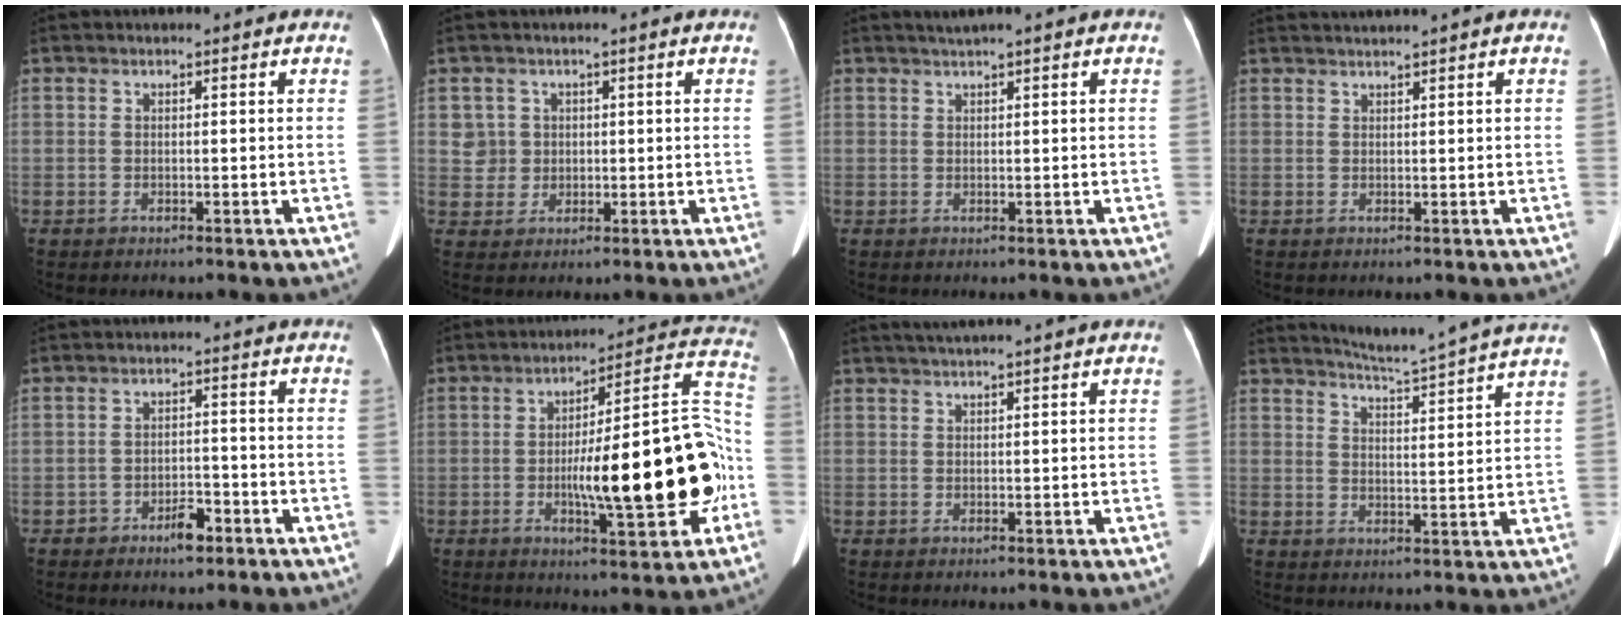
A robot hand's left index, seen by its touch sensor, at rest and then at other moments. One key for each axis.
{"total": 3.5, "fx": 0.6, "fy": 3.4, "fz": -0.4, "tx": 0.019, "ty": 0.000, "tz": 0.015}
{"total": 1.1, "fx": 0.9, "fy": -0.2, "fz": 0.7, "tx": -0.012, "ty": 0.010, "tz": 0.021}
{"total": 2.2, "fx": 1.8, "fy": -0.9, "fz": 0.8, "tx": -0.011, "ty": 0.011, "tz": 0.037}
{"total": 5.2, "fx": -3.0, "fy": 4.2, "fz": 0.3, "tx": 0.012, "ty": 0.010, "tz": -0.035}
{"total": 20.7, "fx": -4.4, "fy": 3.9, "fz": 19.8, "tx": -0.257, "ty": 0.031, "tz": -0.058}
{"total": 4.6, "fx": 3.8, "fy": -1.0, "fz": 2.4, "tx": -0.034, "ty": 0.024, "tz": 0.059}
{"total": 12.3, "fx": 11.3, "fy": -2.1, "fz": 4.3, "tx": -0.078, "ty": -0.029, "tz": 0.147}